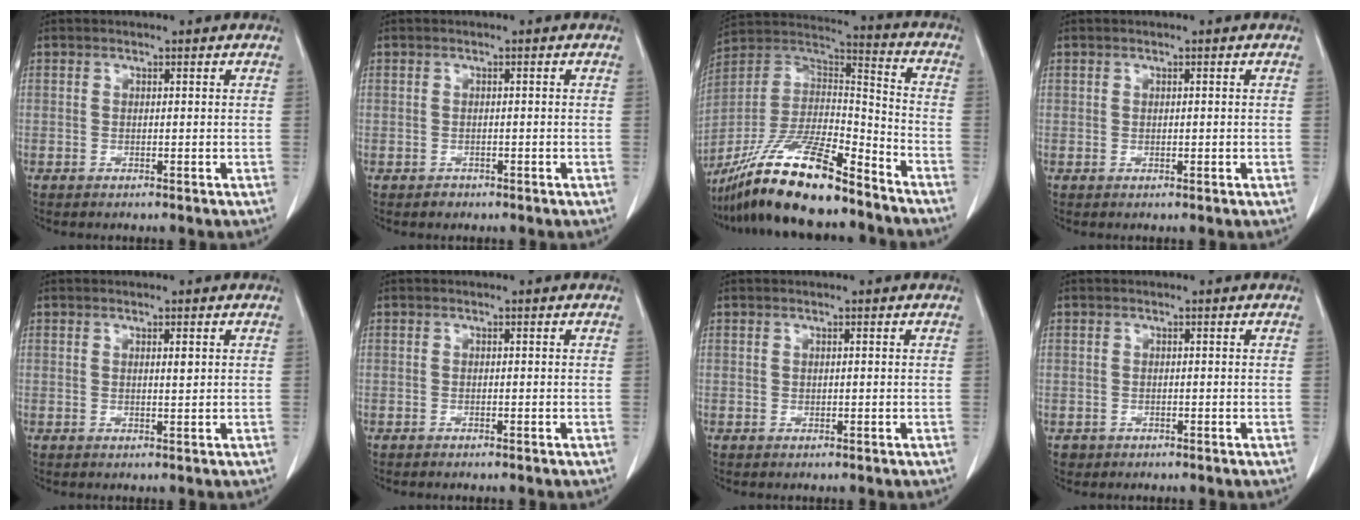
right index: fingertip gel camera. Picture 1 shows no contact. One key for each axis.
{"total": 1.0, "fx": -0.7, "fy": 0.7, "fz": 0.0, "tx": -0.002, "ty": 0.002, "tz": -0.012}
{"total": 21.0, "fx": -16.5, "fy": 3.4, "fz": 12.5, "tx": -0.253, "ty": -0.008, "tz": -0.301}
{"total": 0.0}
{"total": 1.0, "fx": 0.5, "fy": 0.1, "fz": 0.9, "tx": -0.015, "ty": 0.001, "tz": 0.011}
{"total": 1.0, "fx": -0.9, "fy": 0.1, "fz": 0.5, "tx": -0.011, "ty": -0.002, "tz": -0.011}
{"total": 0.0}
{"total": 1.4, "fx": -0.7, "fy": 1.2, "fz": -0.1, "tx": -0.008, "ty": 0.004, "tz": -0.013}